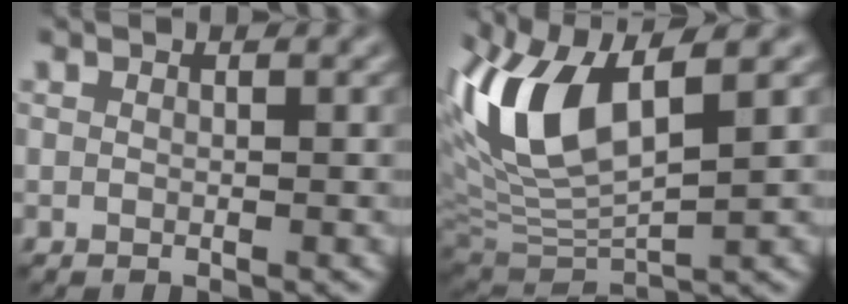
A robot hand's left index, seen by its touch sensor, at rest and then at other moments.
{"total": 9.5, "force": [2.7, 4.1, 8.1], "torque": [-0.175, 0.005, 0.055]}